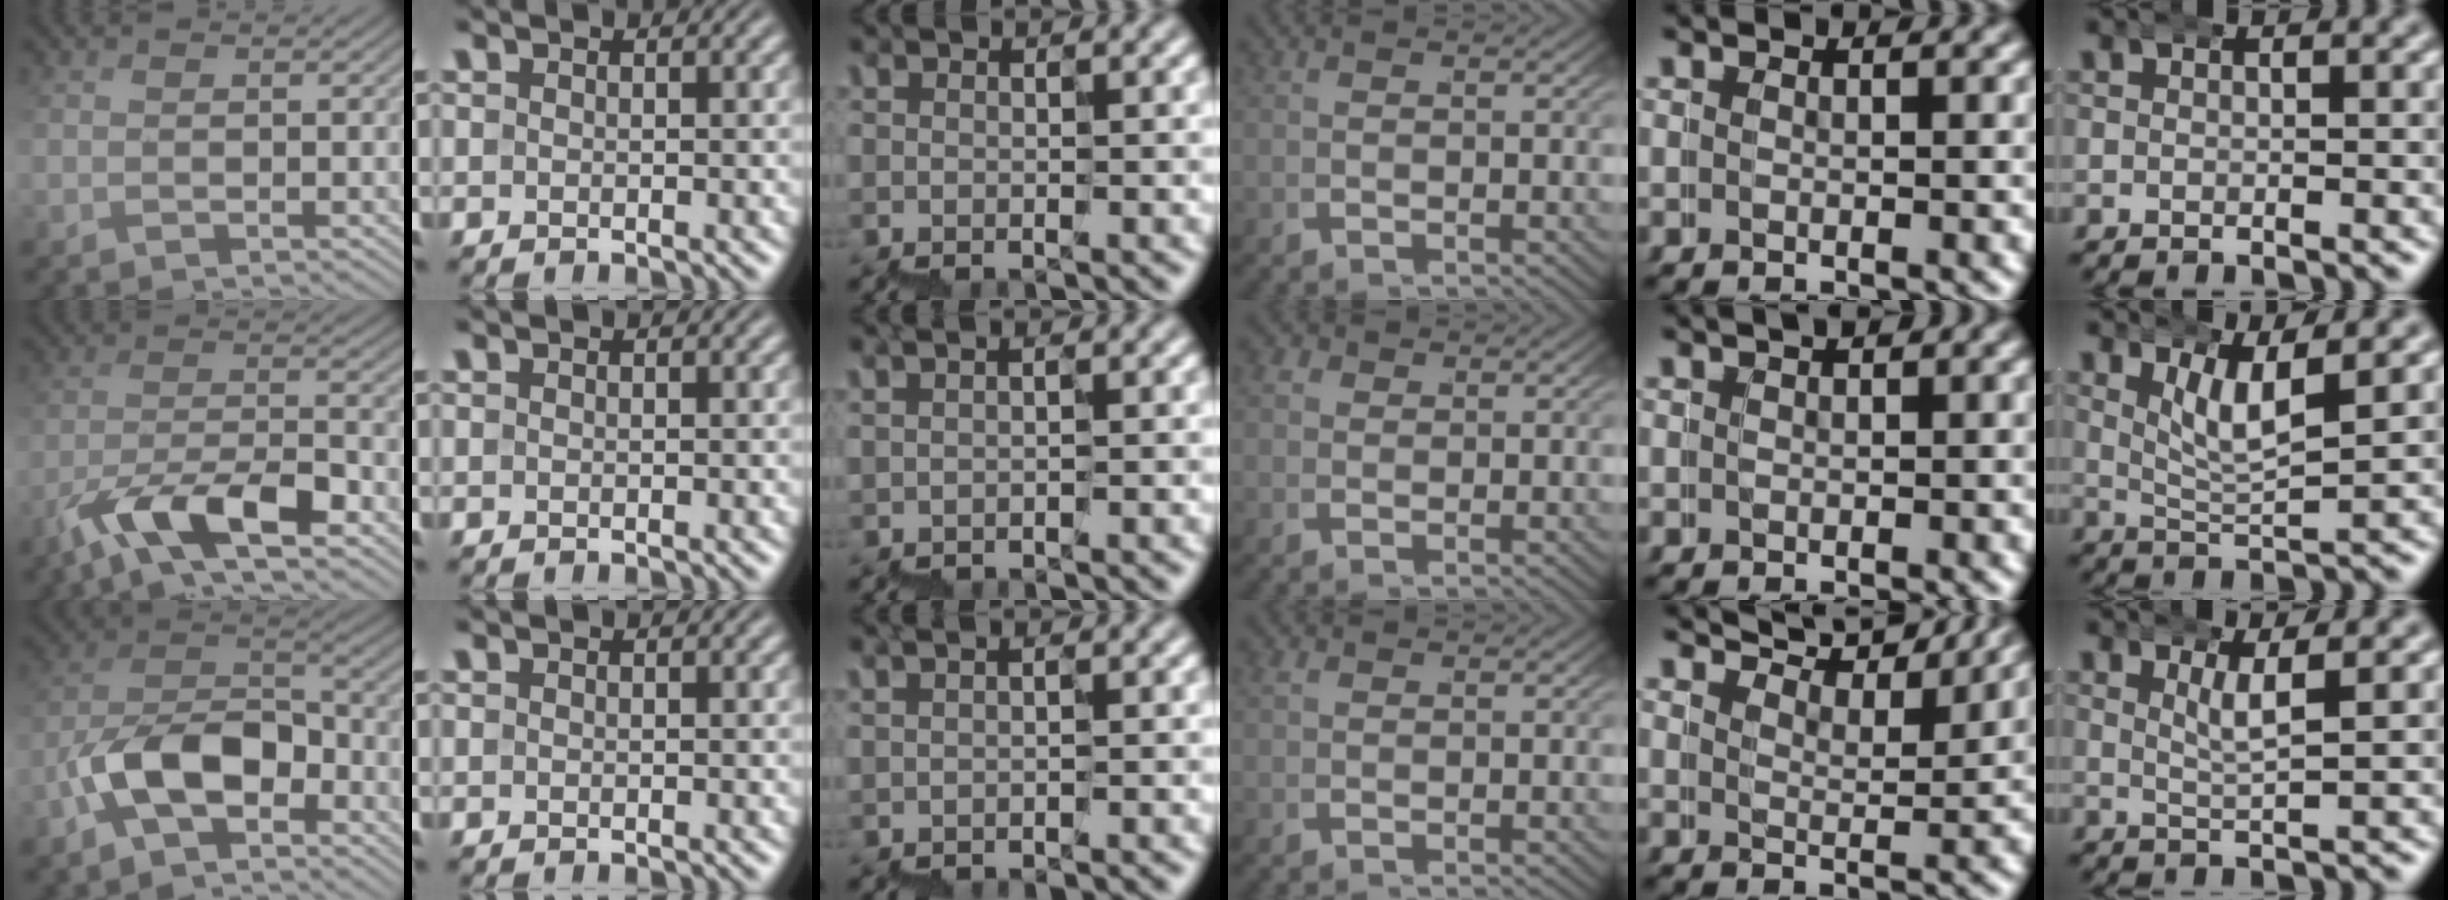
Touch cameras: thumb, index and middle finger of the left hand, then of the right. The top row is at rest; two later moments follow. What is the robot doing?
{"motion": "wrap", "object": "belt"}